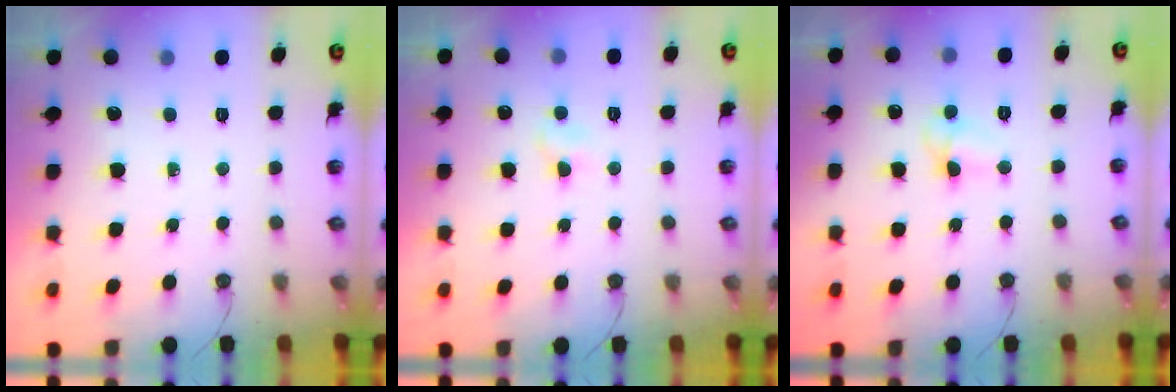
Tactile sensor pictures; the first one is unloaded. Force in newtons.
{"total": 2.9, "press": 2.7, "slide": 0.9}
{"total": 3.7, "press": 3.7, "slide": 0.3}